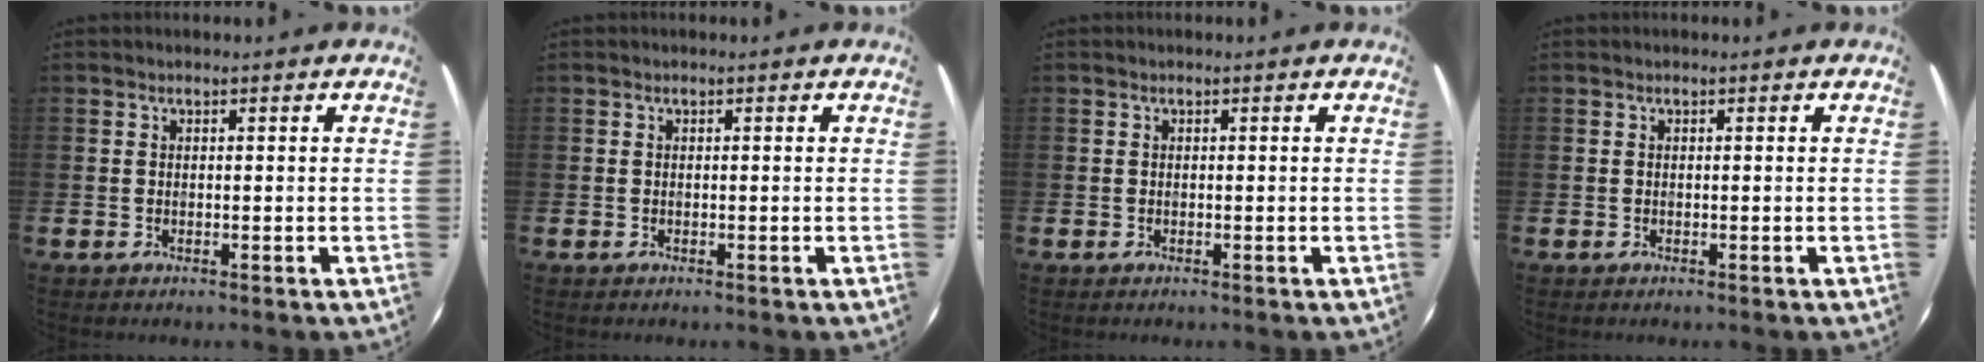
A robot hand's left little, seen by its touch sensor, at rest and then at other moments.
{"total": 0.0}
{"total": 0.0}
{"total": 0.0}